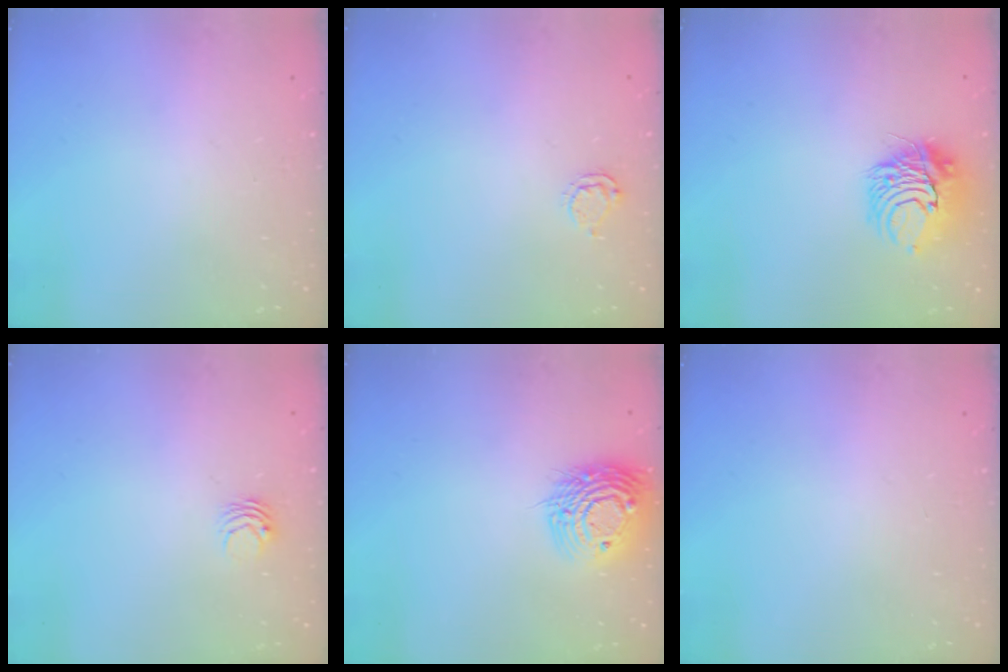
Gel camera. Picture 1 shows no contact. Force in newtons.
{"total": 4.1, "press": 4.0, "slide": 0.7}
{"total": 9.7, "press": 9.7, "slide": 0.5}
{"total": 3.0, "press": 3.0, "slide": 0.3}
{"total": 15.0, "press": 15.0, "slide": 1.2}
{"total": 0.0}